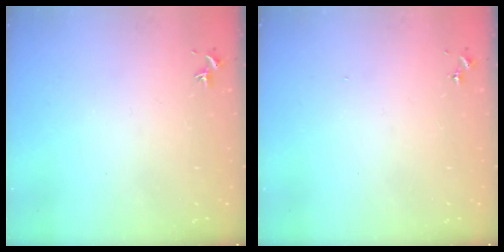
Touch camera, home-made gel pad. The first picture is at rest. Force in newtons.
{"total": 0.0}